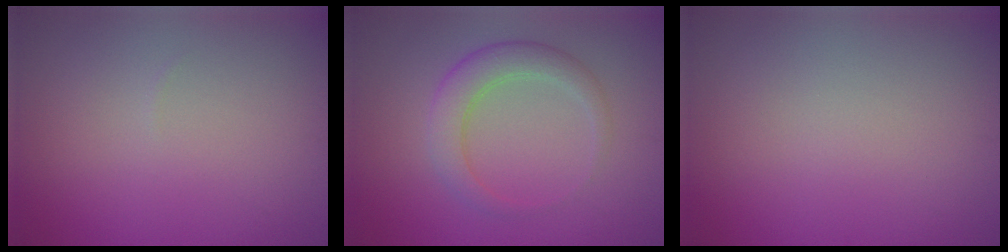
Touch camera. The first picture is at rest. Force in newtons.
{"total": 3.3, "press": 3.3, "slide": 0.2}
{"total": 0.0}